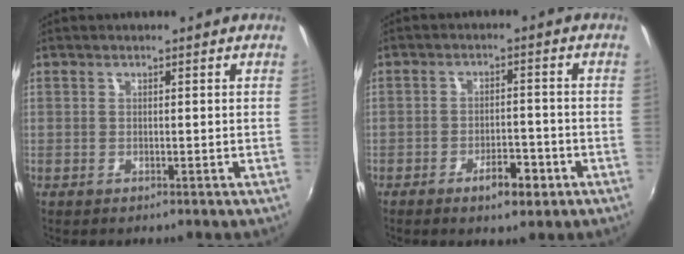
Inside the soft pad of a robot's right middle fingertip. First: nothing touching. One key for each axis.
{"total": 5.4, "fx": -3.1, "fy": 2.1, "fz": 3.9, "tx": -0.073, "ty": 0.001, "tz": -0.041}